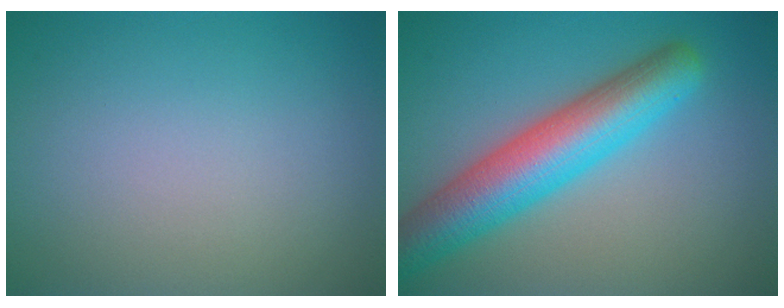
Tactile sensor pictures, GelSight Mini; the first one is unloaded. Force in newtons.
{"total": 8.0, "press": 8.0, "slide": 0.2}